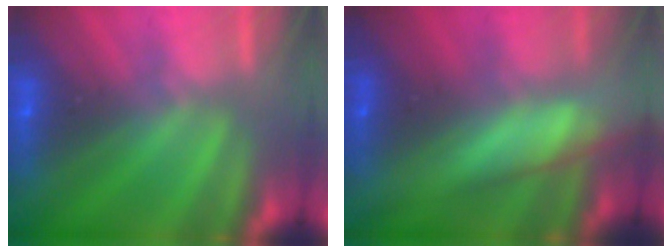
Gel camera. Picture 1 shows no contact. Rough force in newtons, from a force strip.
{"total": 8.5}